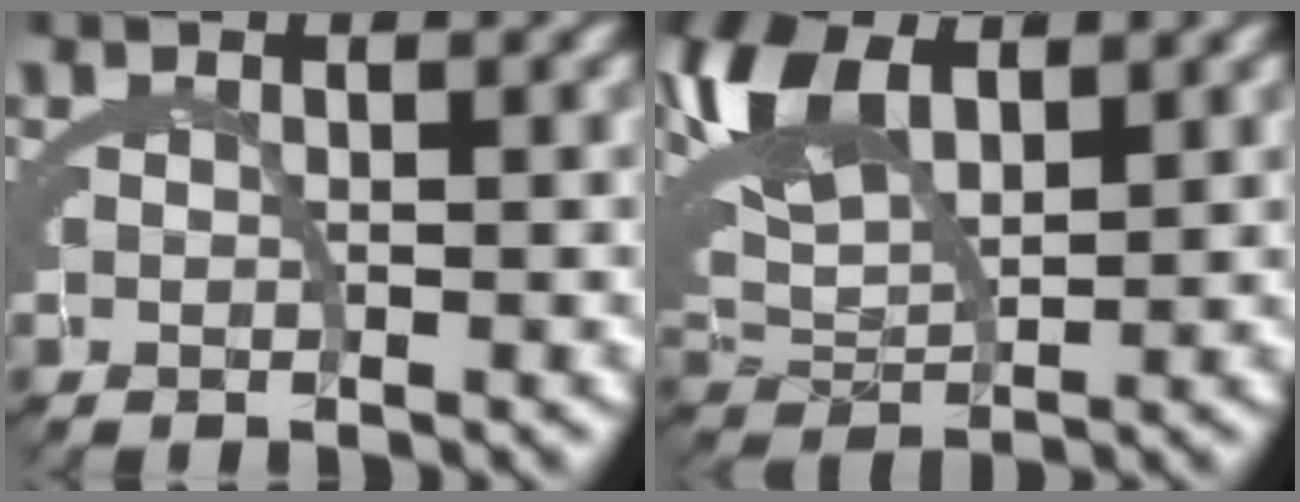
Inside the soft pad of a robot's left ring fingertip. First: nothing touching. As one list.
[{"total": 6.7, "force": [3.8, 3.0, 4.6], "torque": [-0.123, 0.005, 0.068]}]